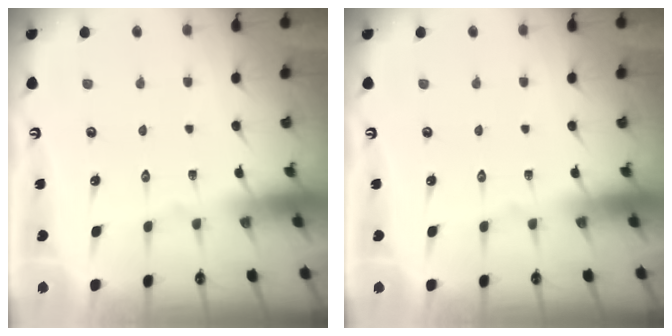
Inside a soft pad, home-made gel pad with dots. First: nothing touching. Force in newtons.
{"total": 0.0}